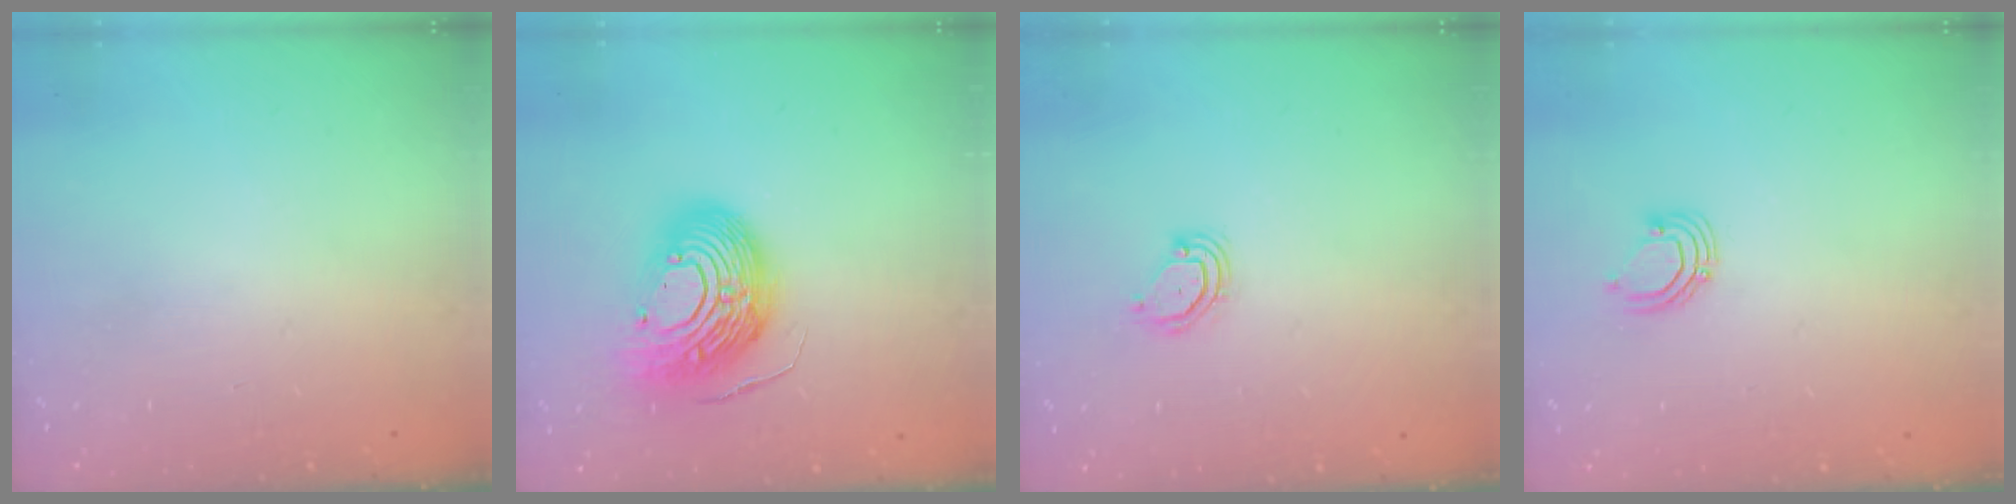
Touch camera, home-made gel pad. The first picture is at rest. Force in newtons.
{"total": 17.0, "press": 16.9, "slide": 1.5}
{"total": 4.3, "press": 4.3, "slide": 0.3}
{"total": 3.5, "press": 3.5, "slide": 0.2}